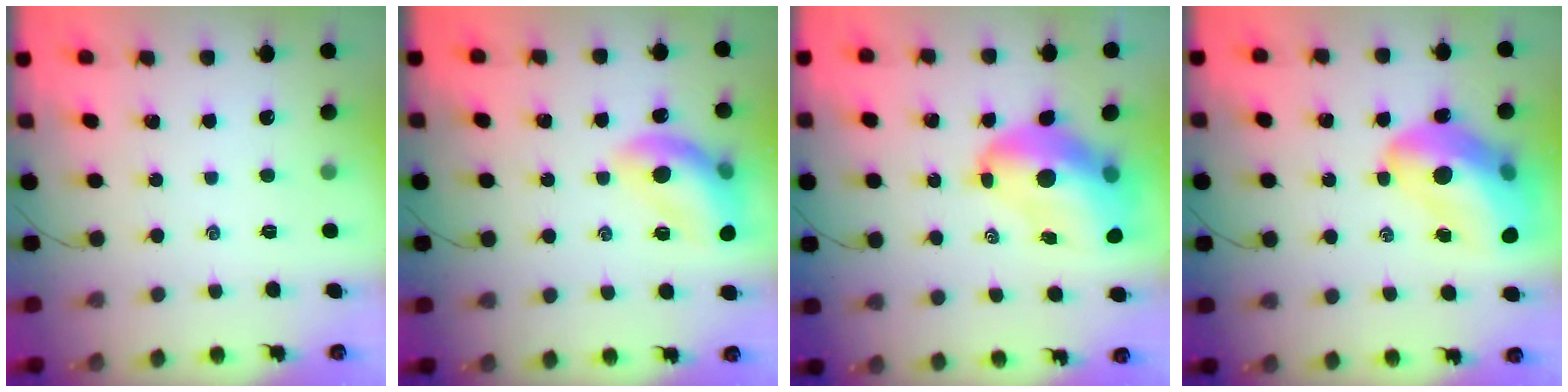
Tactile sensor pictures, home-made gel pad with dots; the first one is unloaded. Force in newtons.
{"total": 14.1, "press": 14.0, "slide": 1.7}
{"total": 15.1, "press": 14.5, "slide": 3.9}
{"total": 19.3, "press": 18.6, "slide": 5.0}